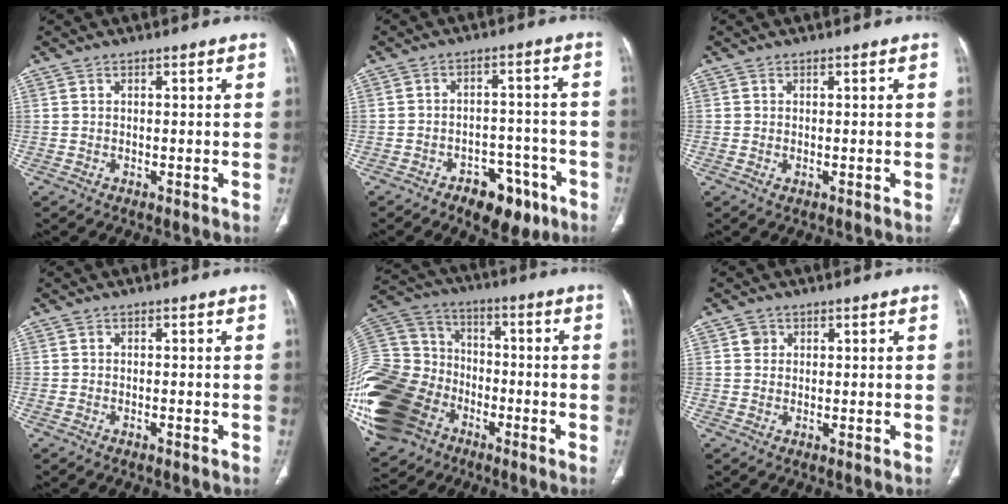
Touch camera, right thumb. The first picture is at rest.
{"total": 9.4, "force": [-5.6, 5.4, 5.2], "torque": [-0.039, 0.040, -0.074]}
{"total": 0.8, "force": [-0.3, 0.5, 0.6], "torque": [-0.015, 0.001, -0.003]}
{"total": 0.7, "force": [-0.4, 0.3, 0.5], "torque": [-0.017, 0.008, -0.006]}
{"total": 32.9, "force": [-12.7, 24.2, 18.2], "torque": [-0.500, 0.041, -0.229]}
{"total": 1.7, "force": [0.6, 1.5, 0.4], "torque": [0.003, -0.001, 0.006]}